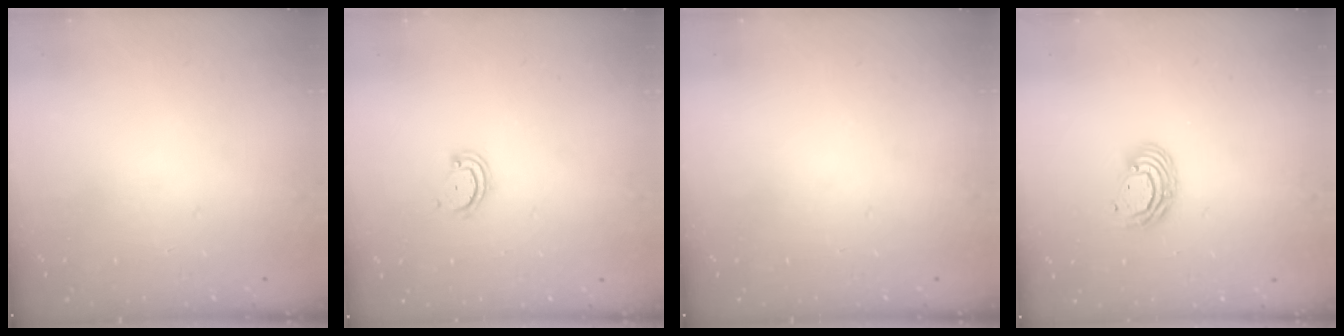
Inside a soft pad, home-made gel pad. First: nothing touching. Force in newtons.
{"total": 2.6, "press": 2.6, "slide": 0.3}
{"total": 0.0}
{"total": 6.7, "press": 6.6, "slide": 0.7}